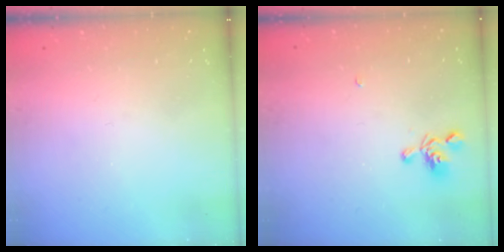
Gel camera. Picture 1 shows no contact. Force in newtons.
{"total": 5.3, "press": 5.3, "slide": 0.2}